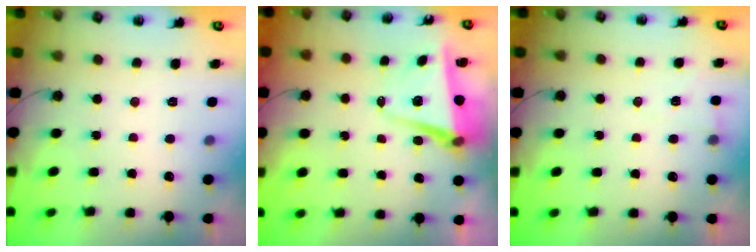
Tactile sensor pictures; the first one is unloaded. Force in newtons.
{"total": 6.1, "press": 6.0, "slide": 1.3}
{"total": 4.4, "press": 3.2, "slide": 3.0}